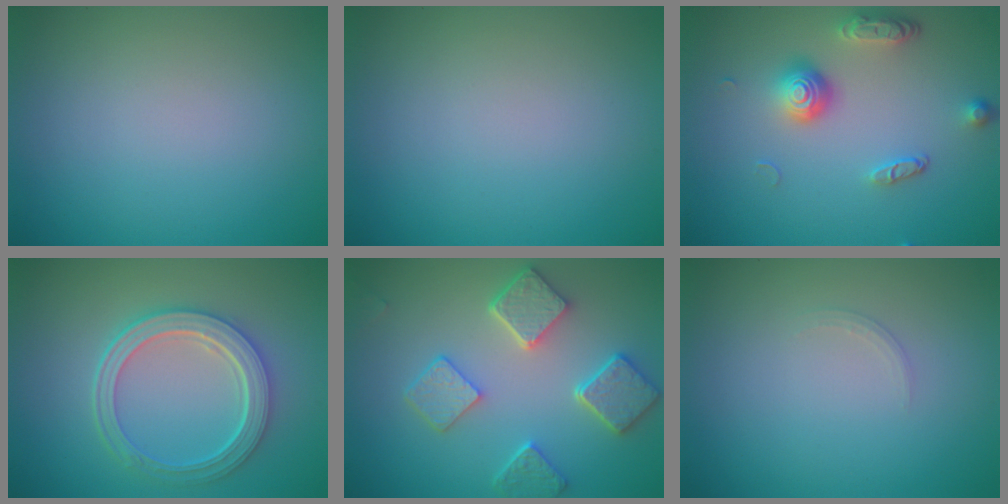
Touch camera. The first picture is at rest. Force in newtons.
{"total": 0.0}
{"total": 3.8, "press": 2.8, "slide": 2.5}
{"total": 5.3, "press": 4.1, "slide": 3.4}
{"total": 5.4, "press": 4.3, "slide": 3.2}
{"total": 0.7, "press": 0.7, "slide": 0.1}